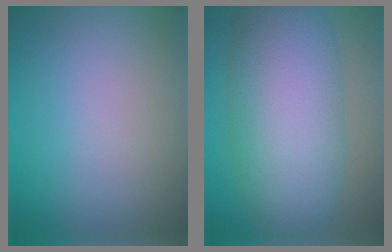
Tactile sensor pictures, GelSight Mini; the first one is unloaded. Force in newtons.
{"total": 10.5, "press": 10.5, "slide": 0.2}